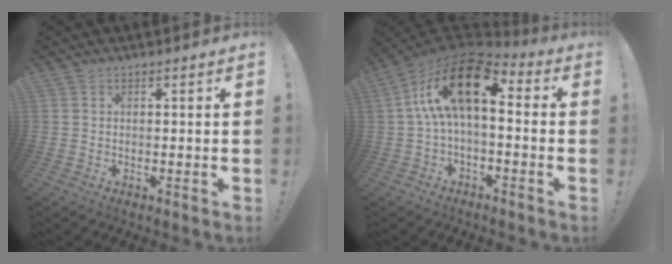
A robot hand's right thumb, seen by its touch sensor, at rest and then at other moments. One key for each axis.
{"total": 17.2, "fx": 4.1, "fy": 7.6, "fz": 14.9, "tx": -0.267, "ty": -0.009, "tz": 0.071}